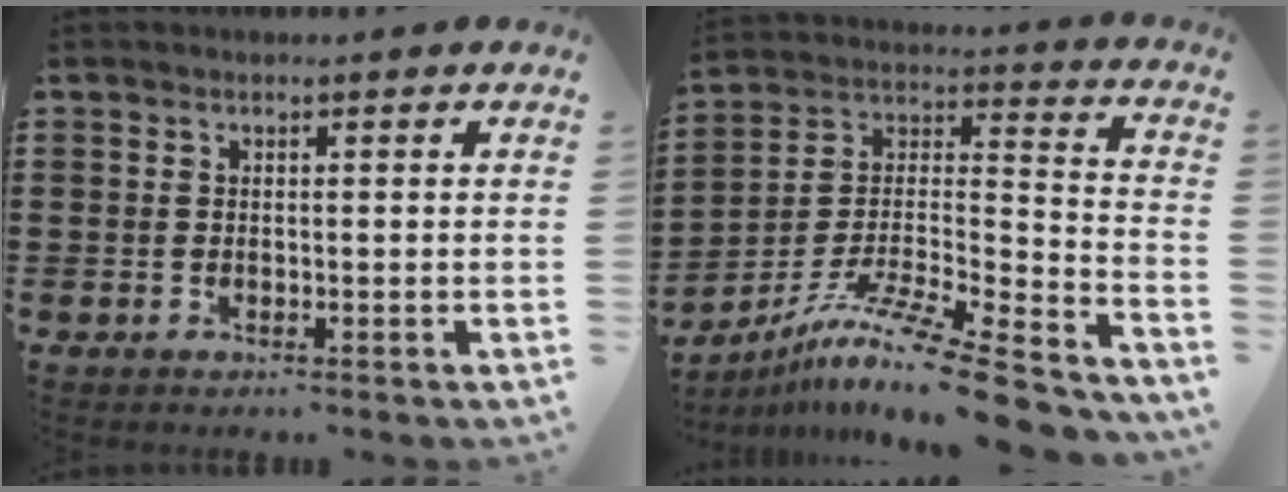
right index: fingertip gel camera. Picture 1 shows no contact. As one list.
[{"total": 13.0, "force": [-10.0, 0.7, 8.2], "torque": [-0.141, 0.011, -0.188]}]